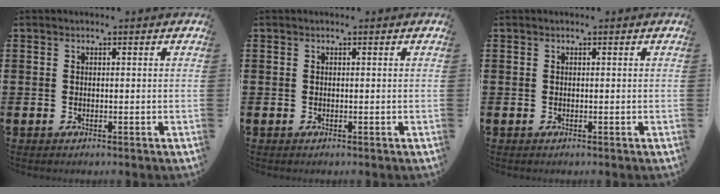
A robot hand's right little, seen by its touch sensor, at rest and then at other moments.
{"total": 0.0}
{"total": 0.0}